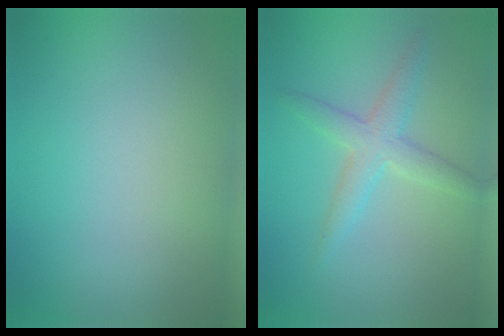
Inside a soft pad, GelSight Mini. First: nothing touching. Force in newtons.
{"total": 2.9, "press": 2.9, "slide": 0.0}